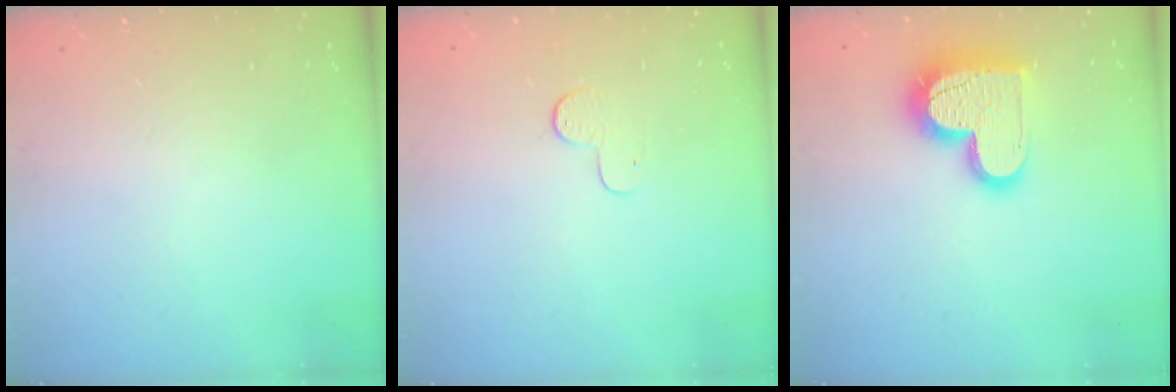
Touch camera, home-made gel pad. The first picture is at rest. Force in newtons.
{"total": 4.8, "press": 4.7, "slide": 0.5}
{"total": 16.1, "press": 16.1, "slide": 1.3}